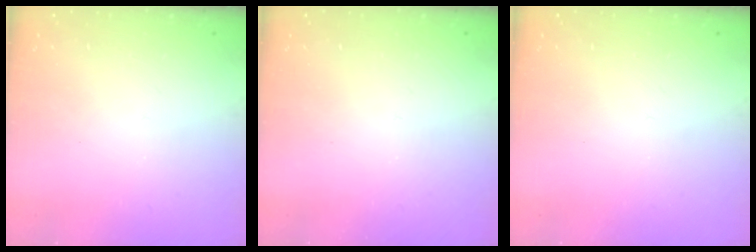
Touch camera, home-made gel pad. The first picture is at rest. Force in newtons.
{"total": 0.0}
{"total": 0.0}